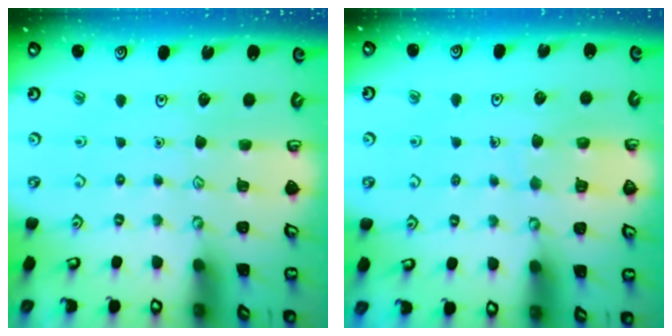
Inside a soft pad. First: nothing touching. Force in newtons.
{"total": 6.4, "press": 6.4, "slide": 0.4}